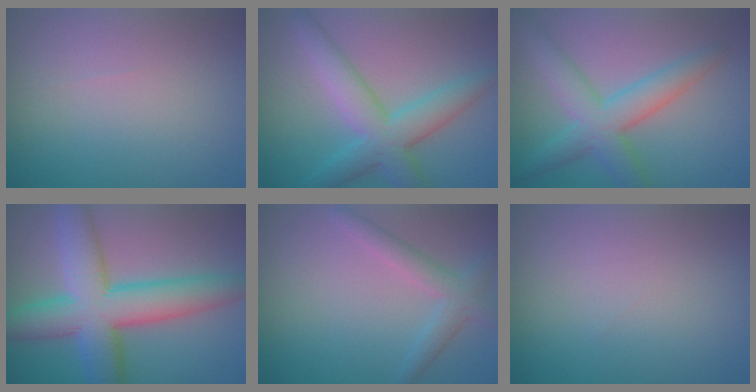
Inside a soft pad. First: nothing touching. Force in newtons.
{"total": 5.8, "press": 5.8, "slide": 0.2}
{"total": 5.4, "press": 5.4, "slide": 0.1}
{"total": 10.0, "press": 10.0, "slide": 0.4}
{"total": 2.6, "press": 2.6, "slide": 0.1}
{"total": 0.0}